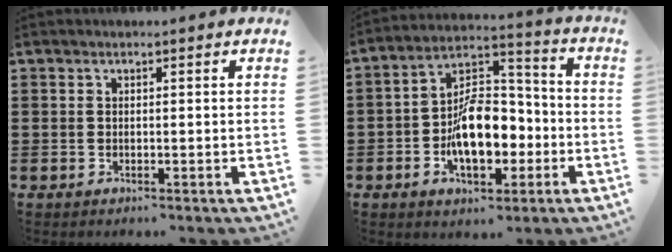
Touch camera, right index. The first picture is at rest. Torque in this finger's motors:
{"motor_torque": [1.47, 0.67, 1.06, 0.21]}